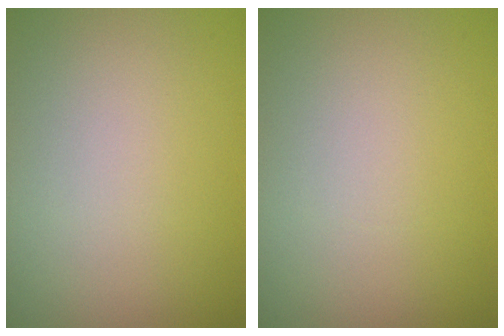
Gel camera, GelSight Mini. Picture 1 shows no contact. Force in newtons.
{"total": 0.0}